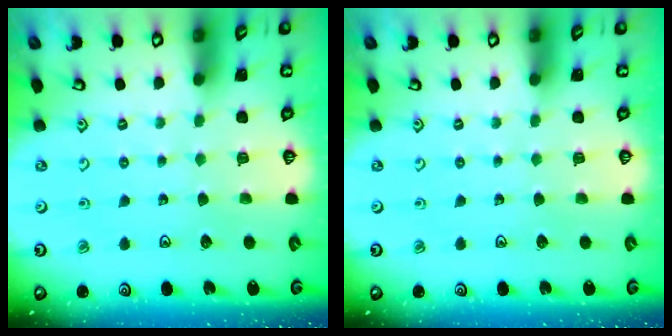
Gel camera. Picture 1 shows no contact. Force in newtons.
{"total": 0.0}